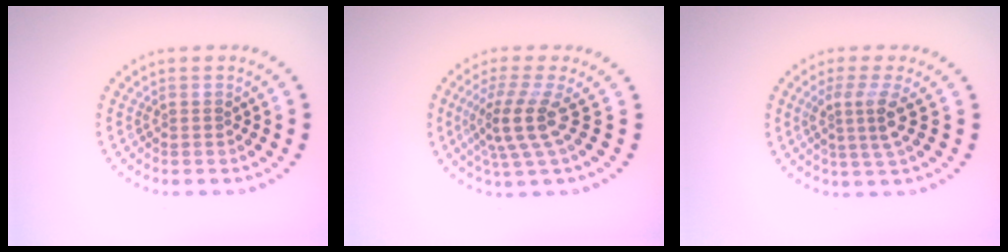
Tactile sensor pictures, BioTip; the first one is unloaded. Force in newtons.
{"total": 3.8, "press": 2.7, "slide": 2.7}
{"total": 2.9, "press": 2.1, "slide": 2.0}